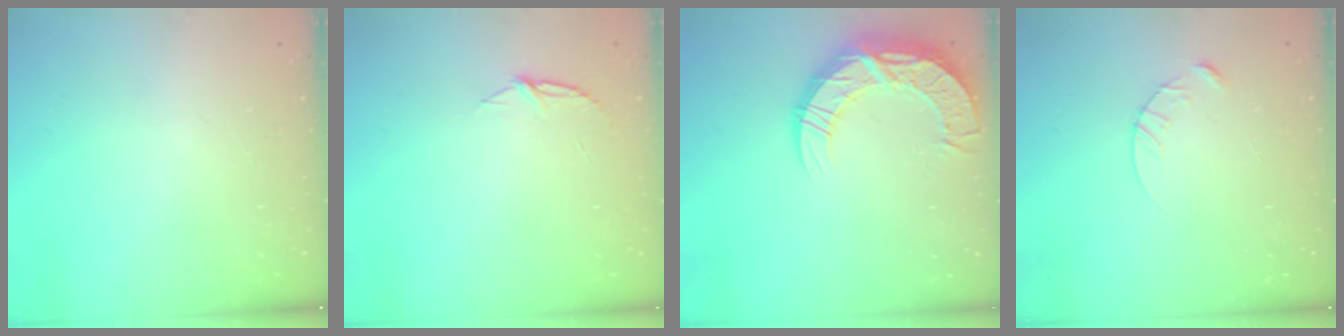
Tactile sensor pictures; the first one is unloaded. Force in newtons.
{"total": 4.8, "press": 4.8, "slide": 0.5}
{"total": 15.3, "press": 15.3, "slide": 1.0}
{"total": 4.6, "press": 4.5, "slide": 0.5}